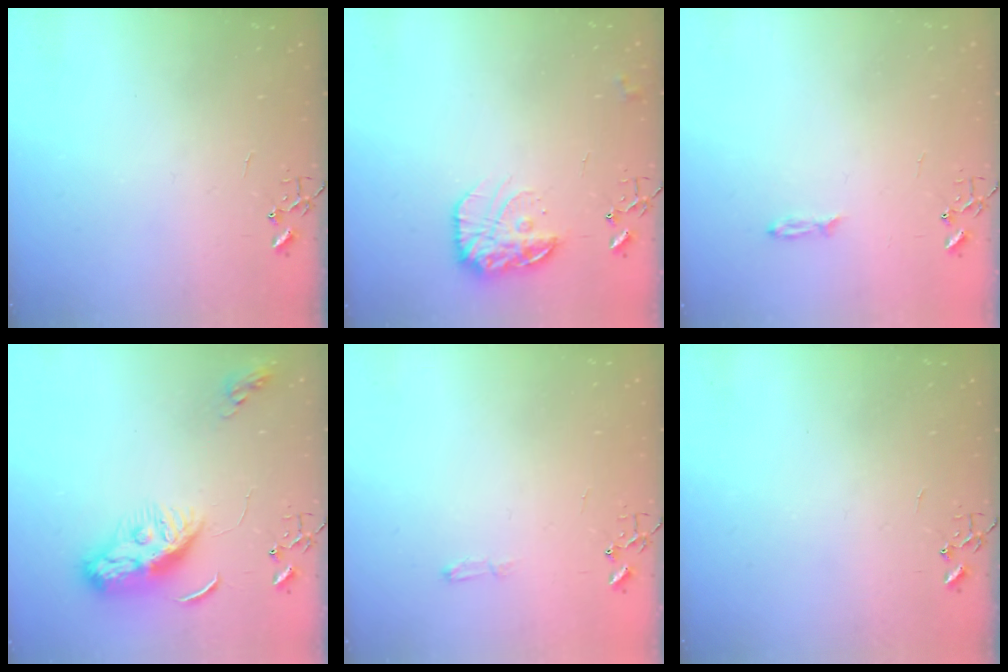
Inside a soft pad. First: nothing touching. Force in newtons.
{"total": 14.9, "press": 14.9, "slide": 0.7}
{"total": 2.7, "press": 2.7, "slide": 0.4}
{"total": 9.4, "press": 9.4, "slide": 0.8}
{"total": 3.6, "press": 3.6, "slide": 0.5}
{"total": 0.0}